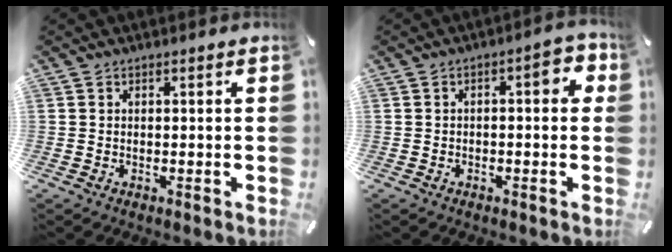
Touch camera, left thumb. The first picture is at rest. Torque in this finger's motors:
{"motor_torque": [-0.06, 0.34, 0.36, -0.34, 0.03]}